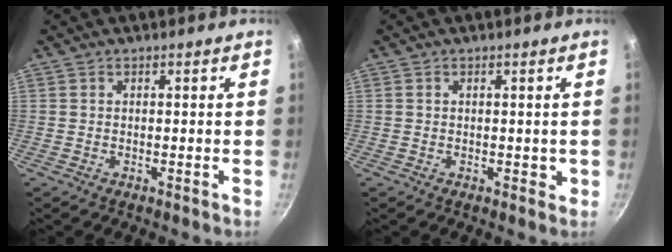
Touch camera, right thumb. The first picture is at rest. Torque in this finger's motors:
{"motor_torque": [0.40, 0.63, 0.01, -0.07, 0.00]}